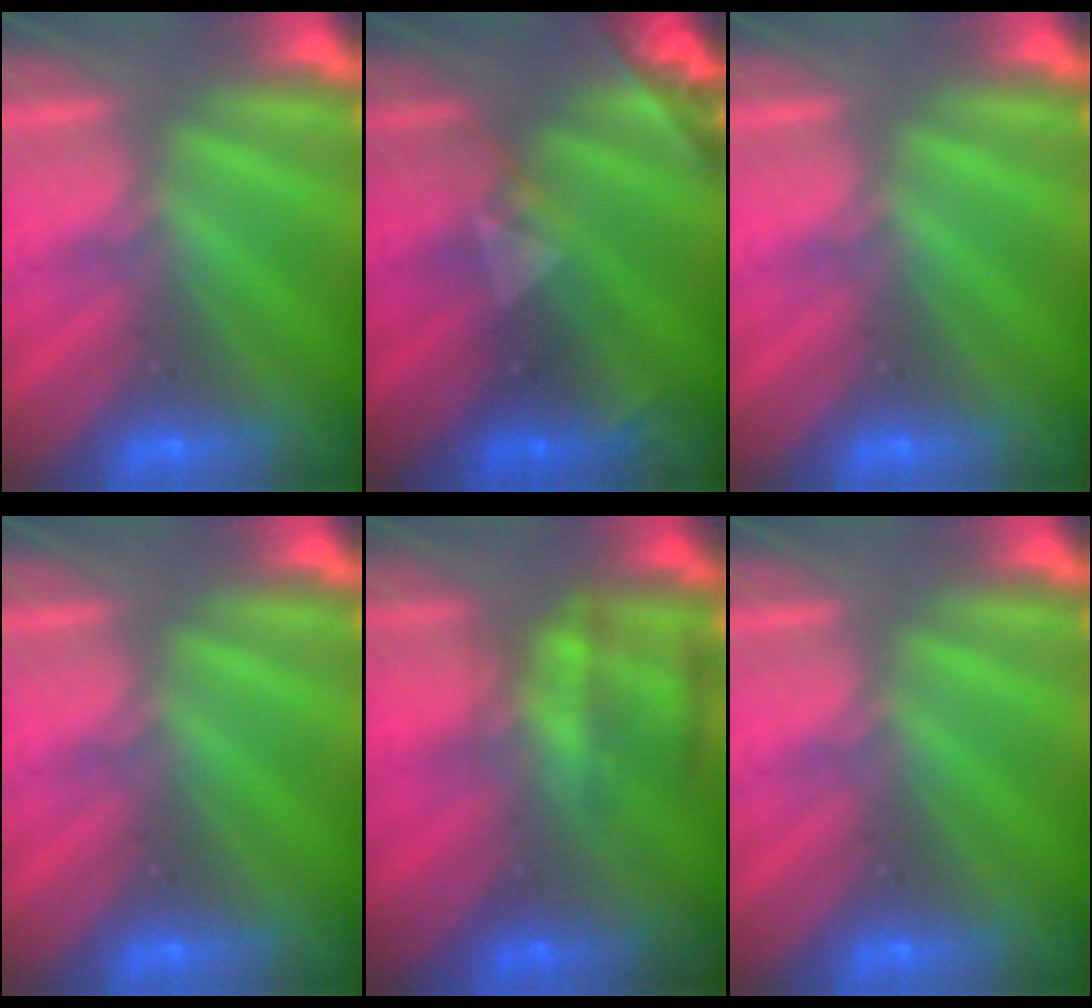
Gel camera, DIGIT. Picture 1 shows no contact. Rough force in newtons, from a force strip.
{"total": 2.4}
{"total": 0.0}
{"total": 0.0}
{"total": 5.8}
{"total": 0.0}